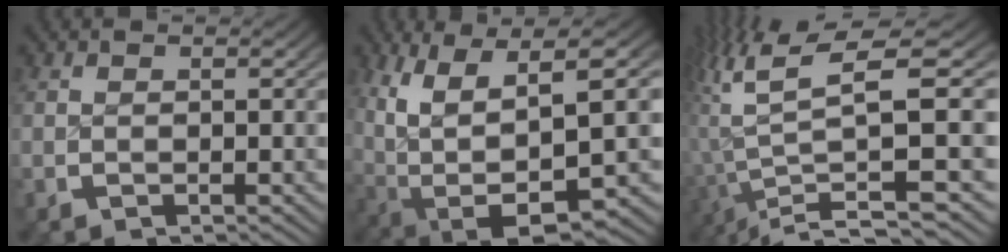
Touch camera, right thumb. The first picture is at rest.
{"total": 14.5, "force": [-0.7, 9.4, 11.0], "torque": [-0.236, -0.043, 0.011]}
{"total": 13.2, "force": [1.1, 6.7, 11.3], "torque": [-0.219, -0.018, 0.028]}